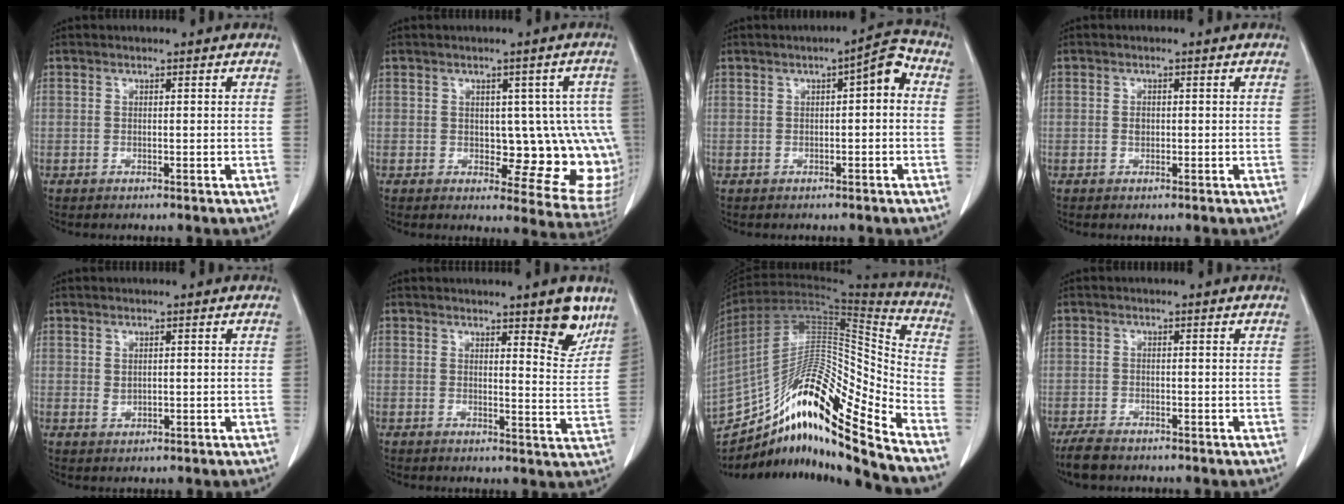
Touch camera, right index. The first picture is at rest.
{"total": 11.9, "force": [-0.6, 5.6, 10.5], "torque": [-0.090, 0.006, 0.008]}
{"total": 4.5, "force": [0.5, 1.1, 4.3], "torque": [-0.057, 0.022, 0.002]}
{"total": 0.9, "force": [-0.2, 0.6, 0.5], "torque": [-0.007, 0.004, -0.001]}
{"total": 1.1, "force": [0.3, 0.7, 0.8], "torque": [-0.014, -0.003, 0.013]}
{"total": 6.2, "force": [4.5, 1.1, 4.1], "torque": [-0.046, -0.020, 0.052]}
{"total": 23.6, "force": [-17.1, 2.1, 16.2], "torque": [-0.296, 0.027, -0.299]}
{"total": 3.6, "force": [-3.0, 1.3, 1.5], "torque": [-0.029, -0.004, -0.048]}